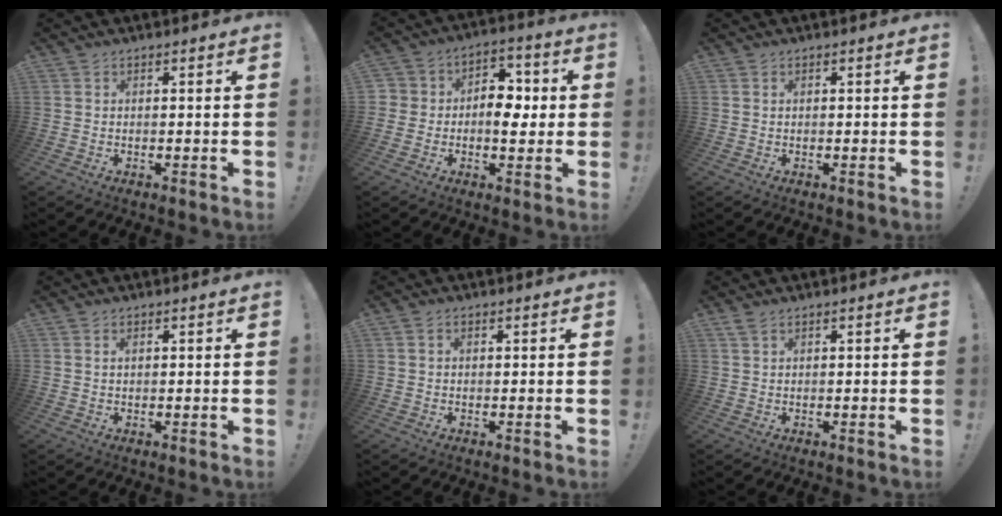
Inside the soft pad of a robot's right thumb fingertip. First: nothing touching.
{"total": 9.9, "force": [-1.9, 7.9, 5.7], "torque": [-0.070, 0.025, -0.030]}
{"total": 0.0}
{"total": 1.1, "force": [0.5, 0.5, 0.8], "torque": [-0.009, -0.002, 0.007]}
{"total": 0.9, "force": [0.0, 0.6, 0.6], "torque": [-0.012, 0.002, 0.000]}
{"total": 1.8, "force": [1.2, 0.6, 1.2], "torque": [-0.024, 0.000, 0.022]}